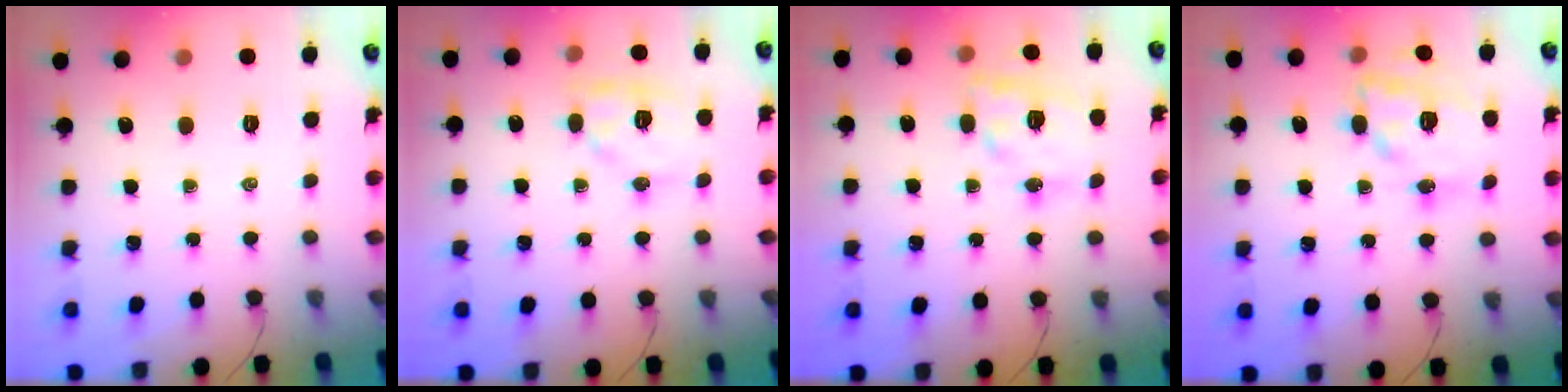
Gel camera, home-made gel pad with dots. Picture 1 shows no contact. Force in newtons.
{"total": 10.9, "press": 10.9, "slide": 0.6}
{"total": 15.0, "press": 14.7, "slide": 2.8}
{"total": 17.7, "press": 17.3, "slide": 3.9}